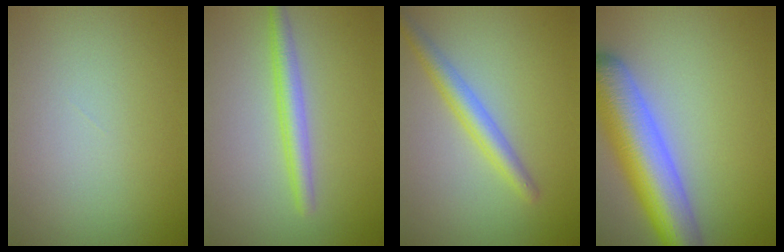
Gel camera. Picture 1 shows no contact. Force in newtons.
{"total": 2.6, "press": 2.6, "slide": 0.2}
{"total": 2.9, "press": 2.9, "slide": 0.1}
{"total": 9.1, "press": 9.1, "slide": 0.4}